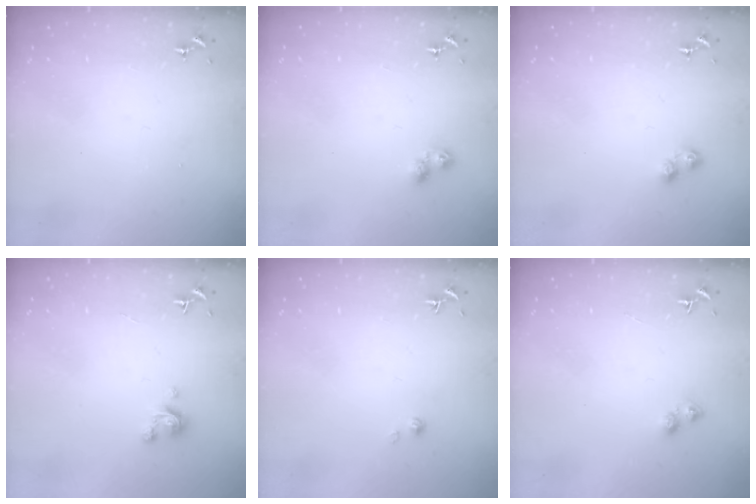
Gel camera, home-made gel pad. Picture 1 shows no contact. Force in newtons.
{"total": 5.8, "press": 5.8, "slide": 0.6}
{"total": 4.6, "press": 4.6, "slide": 0.5}
{"total": 3.1, "press": 3.1, "slide": 0.3}
{"total": 2.0, "press": 1.9, "slide": 0.2}
{"total": 3.4, "press": 3.3, "slide": 0.5}